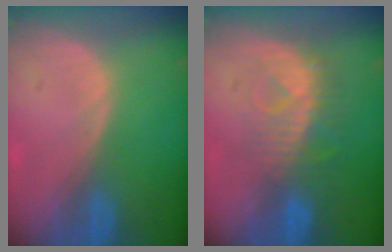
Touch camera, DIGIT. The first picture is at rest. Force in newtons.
{"total": 8.1, "press": 7.5, "slide": 3.1}